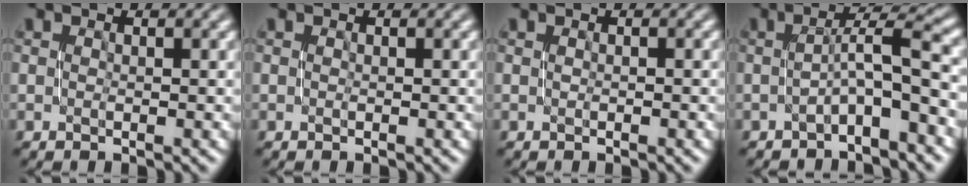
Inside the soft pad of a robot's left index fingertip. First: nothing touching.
{"total": 0.0}
{"total": 0.0}
{"total": 3.8, "force": [-1.2, 0.4, 3.6], "torque": [-0.055, 0.022, -0.025]}